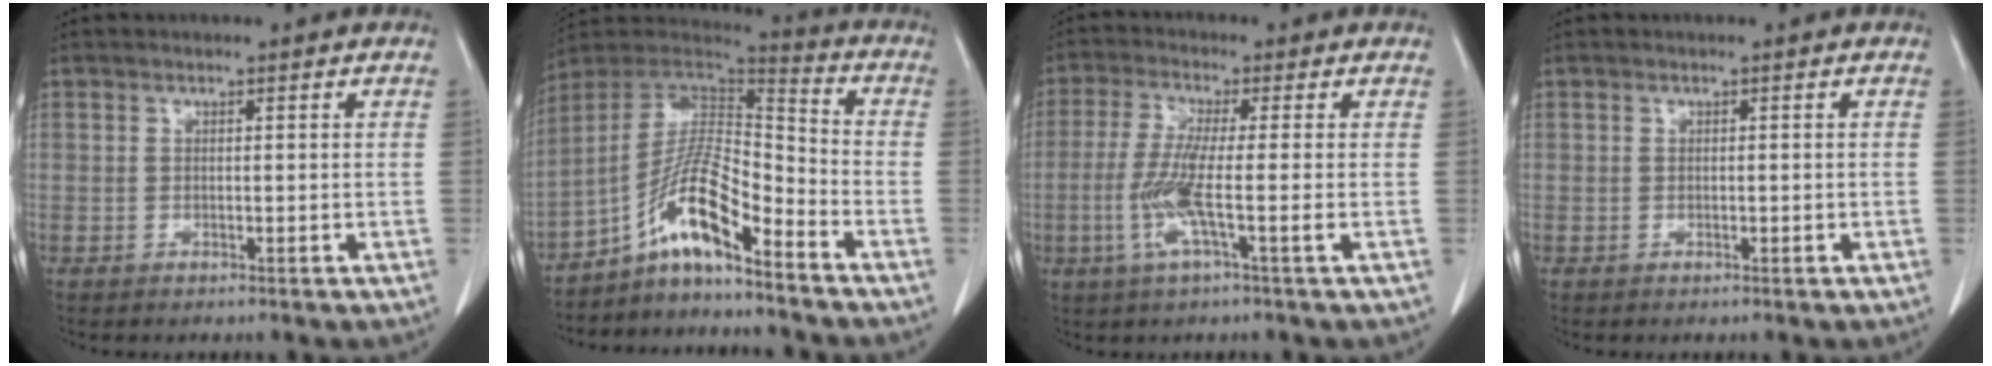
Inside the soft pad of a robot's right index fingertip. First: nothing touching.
{"total": 11.5, "force": [-7.5, 1.6, 8.6], "torque": [-0.160, 0.021, -0.137]}
{"total": 7.1, "force": [-1.8, -0.5, 6.8], "torque": [-0.146, -0.014, -0.040]}
{"total": 0.0}